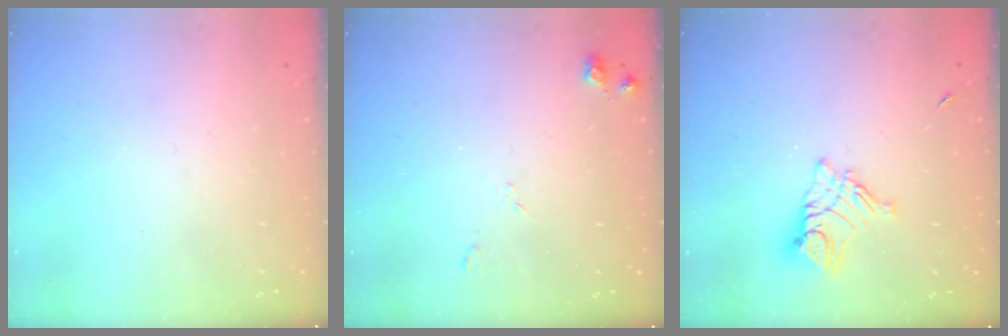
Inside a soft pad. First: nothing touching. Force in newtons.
{"total": 5.6, "press": 5.5, "slide": 0.8}
{"total": 9.1, "press": 9.0, "slide": 0.8}